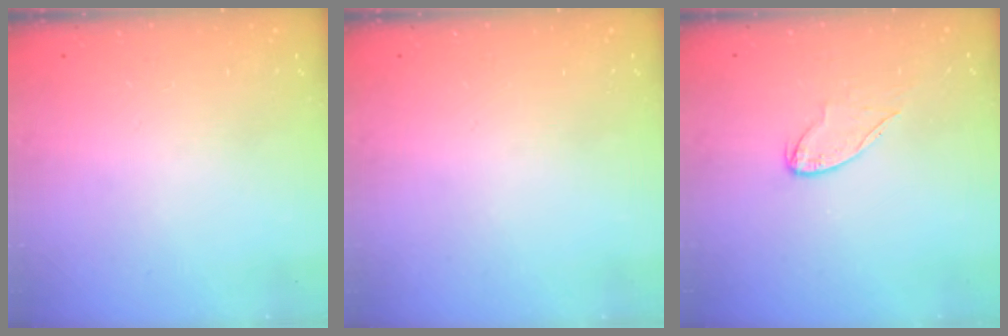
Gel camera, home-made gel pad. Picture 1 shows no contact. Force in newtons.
{"total": 0.0}
{"total": 6.5, "press": 6.5, "slide": 0.3}